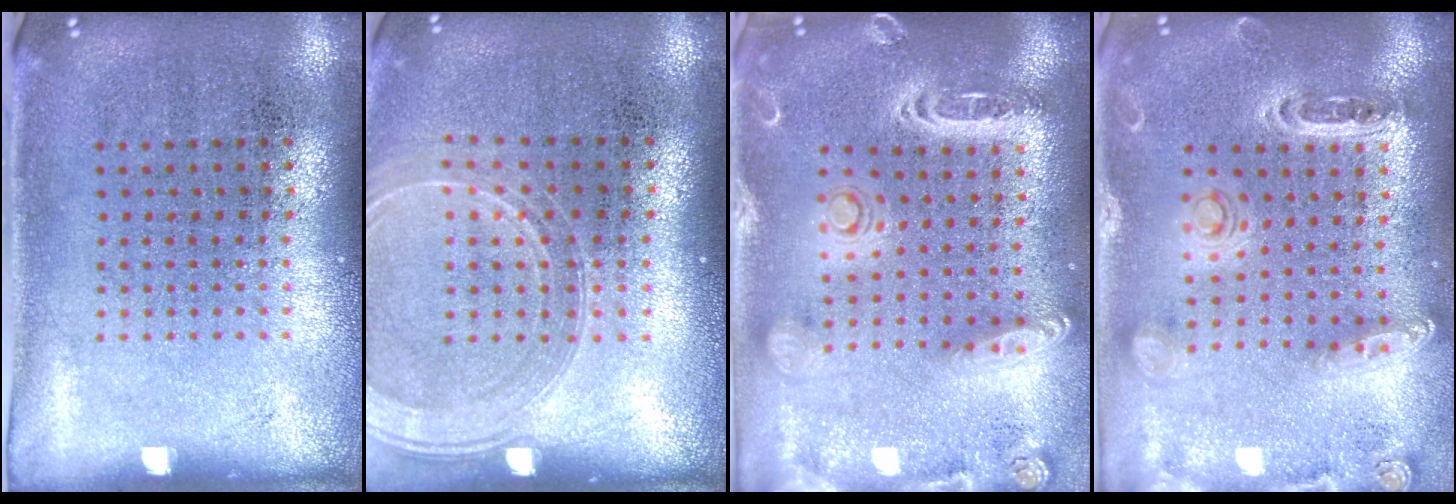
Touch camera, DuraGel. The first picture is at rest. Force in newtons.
{"total": 1.4, "press": 1.4, "slide": 0.3}
{"total": 2.6, "press": 2.3, "slide": 1.2}
{"total": 1.2, "press": 1.2, "slide": 0.2}